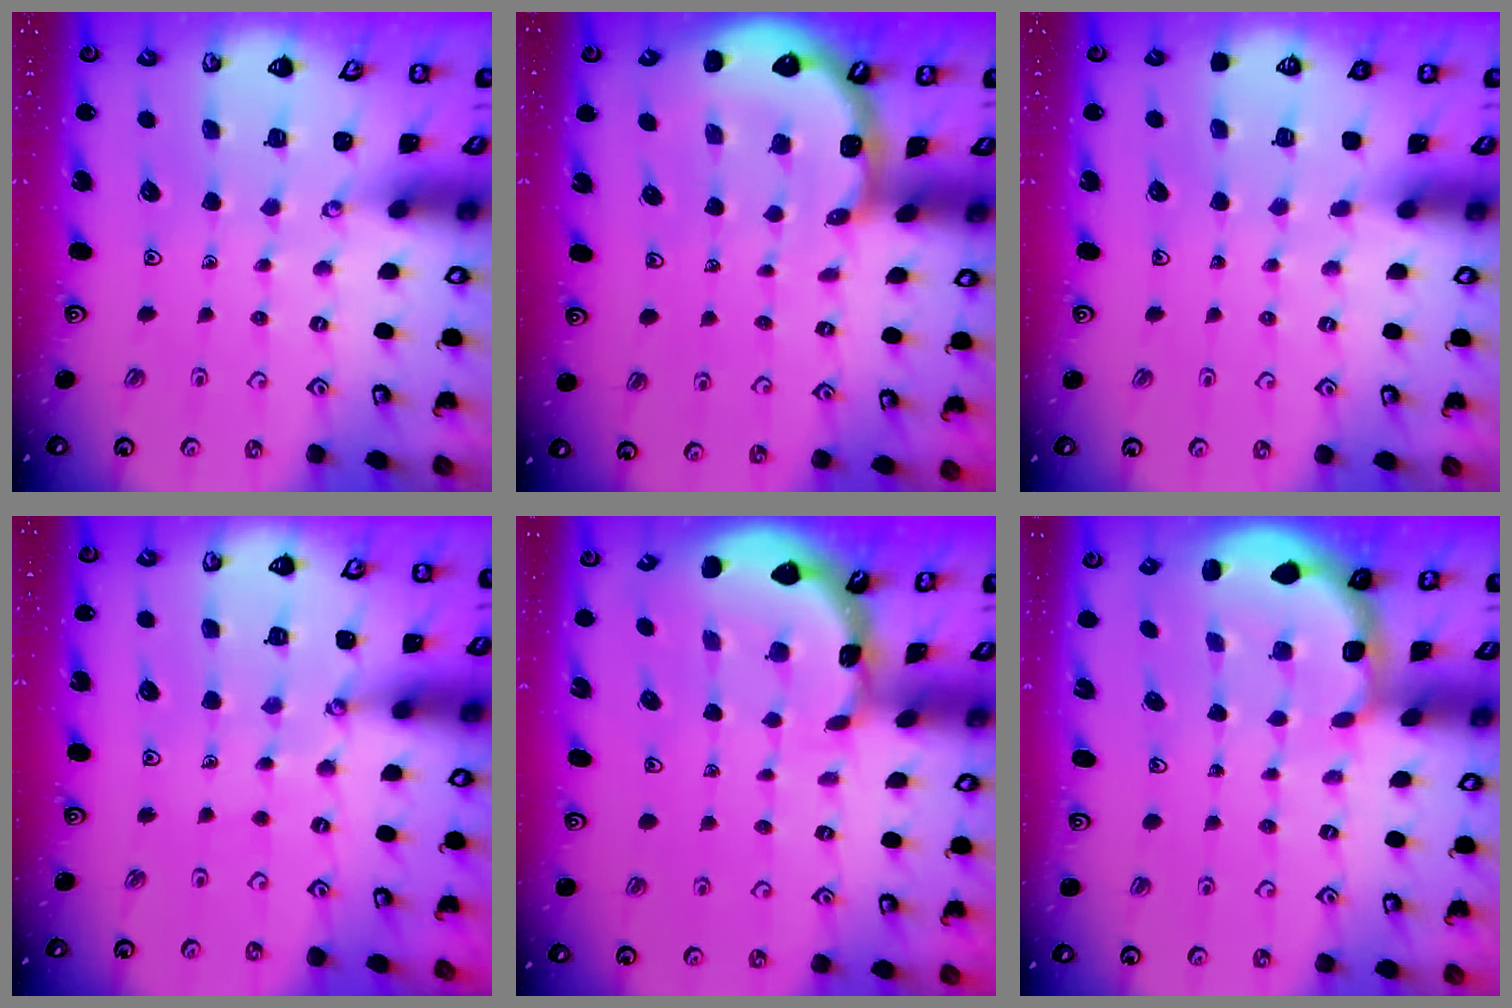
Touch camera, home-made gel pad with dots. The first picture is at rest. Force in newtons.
{"total": 3.3, "press": 3.3, "slide": 0.5}
{"total": 0.0}
{"total": 0.7, "press": 0.7, "slide": 0.0}
{"total": 1.7, "press": 1.7, "slide": 0.1}
{"total": 2.3, "press": 2.0, "slide": 1.0}